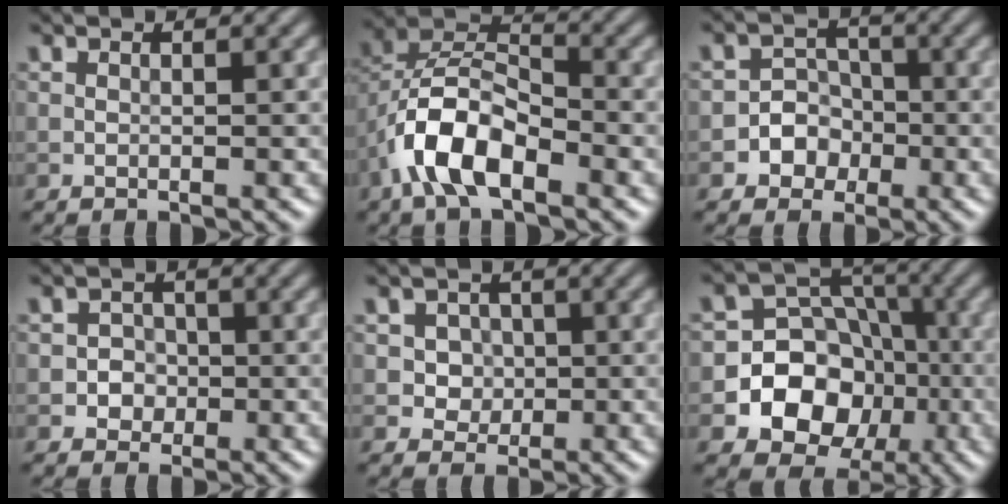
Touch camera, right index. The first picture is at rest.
{"total": 7.2, "force": [-3.6, 3.4, 5.2], "torque": [-0.093, 0.011, -0.074]}
{"total": 3.6, "force": [-1.4, 3.2, 0.8], "torque": [0.021, 0.009, -0.043]}
{"total": 1.9, "force": [-0.4, 1.8, 0.5], "torque": [0.016, 0.000, -0.016]}
{"total": 2.8, "force": [0.4, 2.5, 1.2], "torque": [-0.006, 0.002, 0.005]}
{"total": 9.0, "force": [-2.5, 7.8, 3.7], "torque": [-0.035, 0.011, -0.077]}